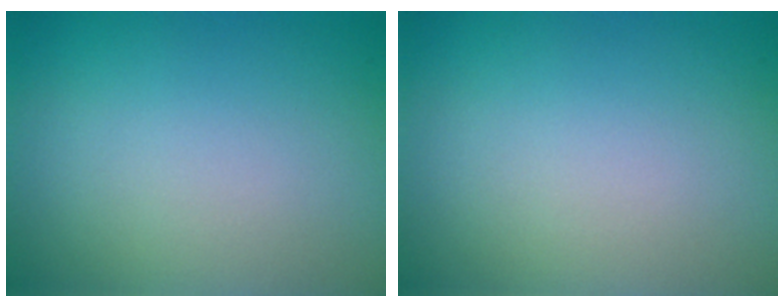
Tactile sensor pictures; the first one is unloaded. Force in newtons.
{"total": 0.0}